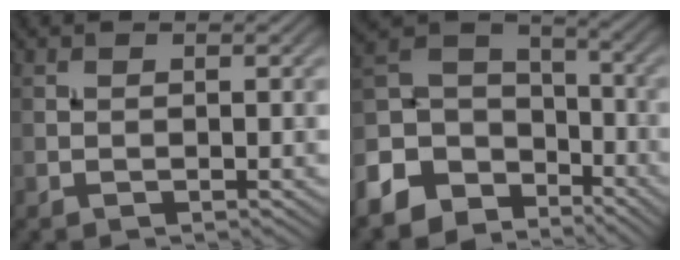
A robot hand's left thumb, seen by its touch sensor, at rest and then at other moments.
{"total": 11.8, "force": [-6.6, 8.3, 5.1], "torque": [-0.158, -0.017, -0.128]}